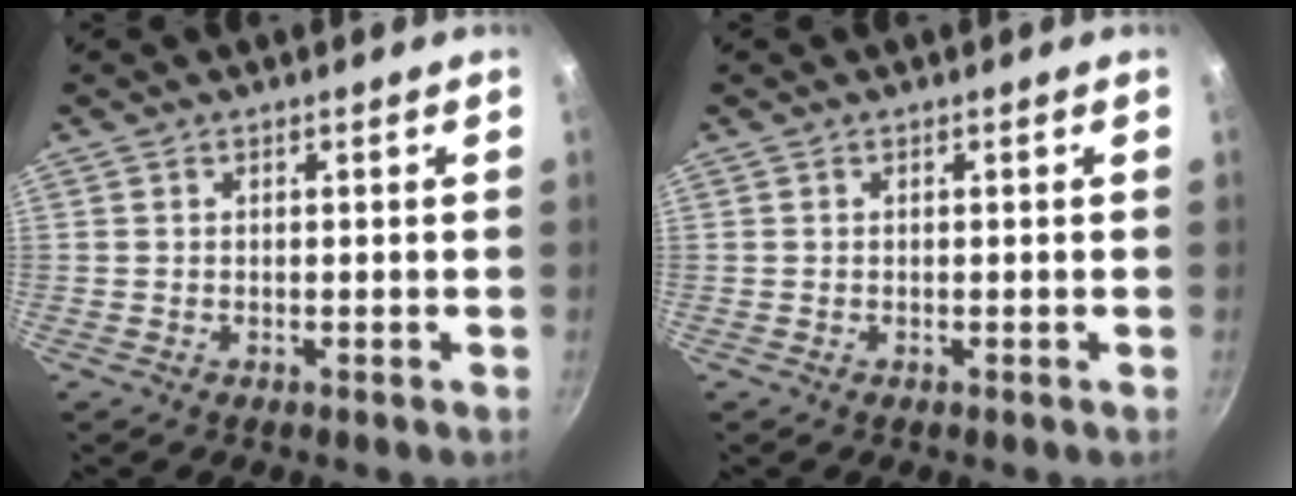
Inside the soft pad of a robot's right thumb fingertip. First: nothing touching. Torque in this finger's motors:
{"motor_torque": [-0.05, 0.05, 0.00, 0.00, 0.00]}